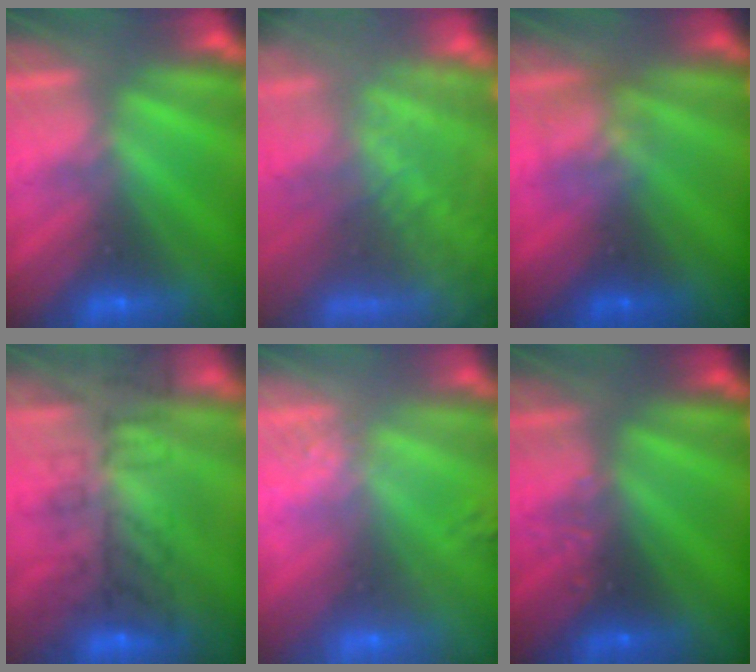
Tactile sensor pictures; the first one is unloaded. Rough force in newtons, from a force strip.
{"total": 9.4}
{"total": 2.4}
{"total": 8.7}
{"total": 2.6}
{"total": 2.4}